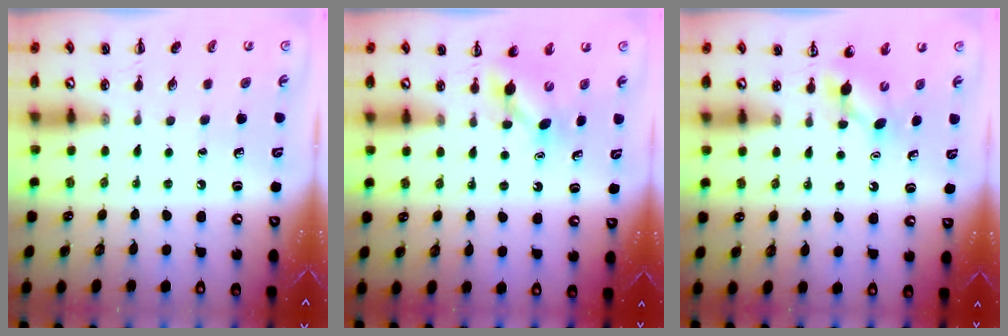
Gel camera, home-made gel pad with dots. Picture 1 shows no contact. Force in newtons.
{"total": 4.3, "press": 4.1, "slide": 1.2}
{"total": 4.0, "press": 3.9, "slide": 0.9}